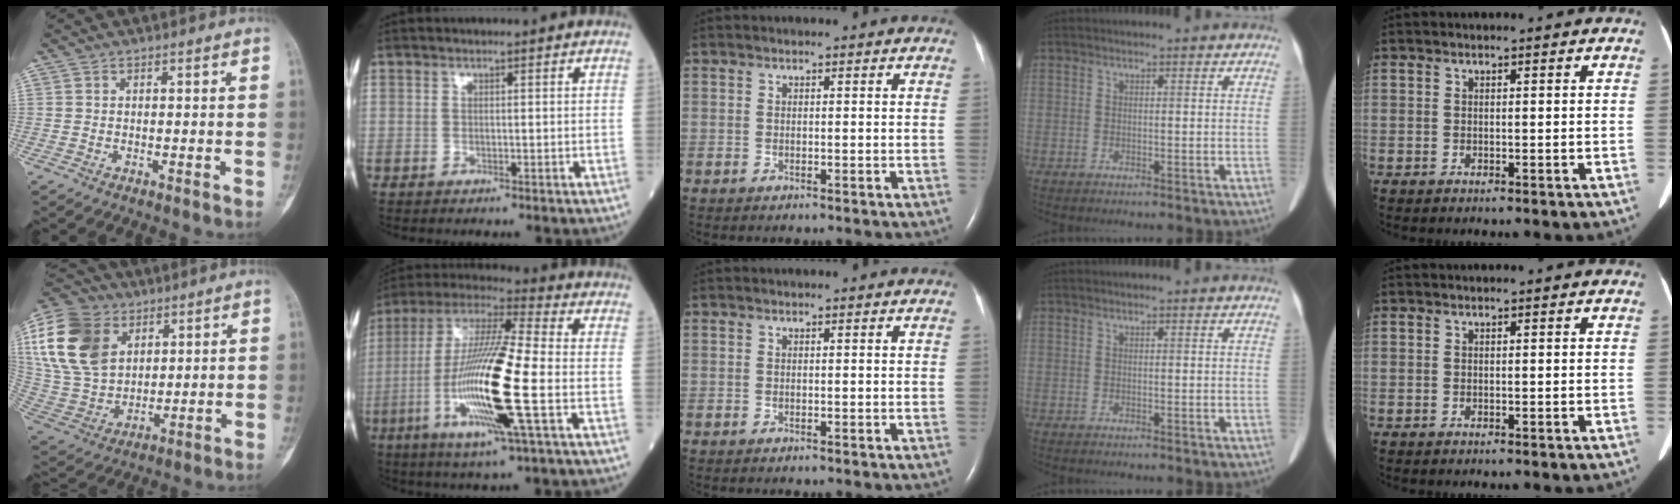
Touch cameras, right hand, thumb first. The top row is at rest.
{"thumb": {"total": 19.7, "force": [7.3, 13.9, 12.0], "torque": [-0.236, -0.011, 0.142]}, "index": {"total": 18.4, "force": [-4.4, 0.7, 17.9], "torque": [-0.364, -0.016, -0.090]}}